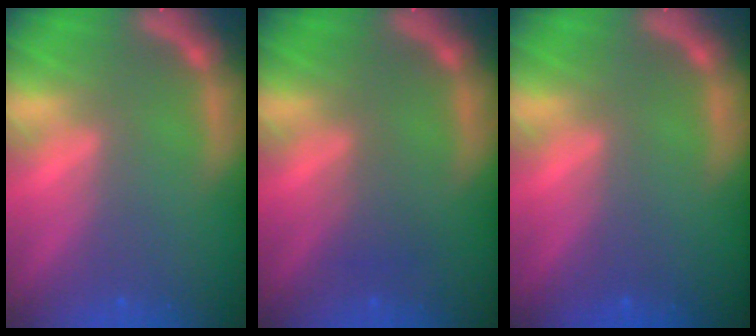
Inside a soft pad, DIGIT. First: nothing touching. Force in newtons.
{"total": 1.5}
{"total": 0.0}